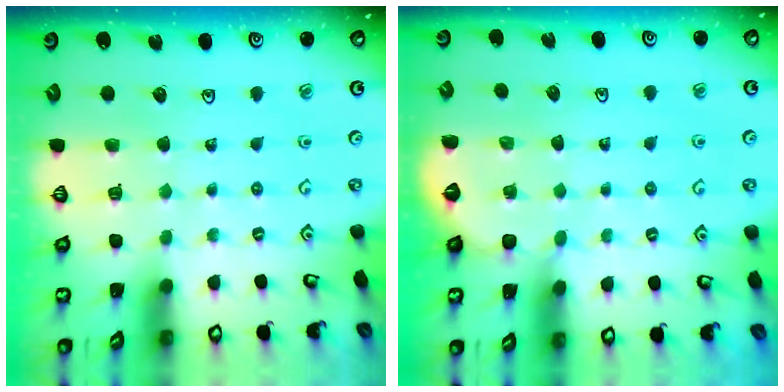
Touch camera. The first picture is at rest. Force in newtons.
{"total": 3.3, "press": 3.2, "slide": 0.3}